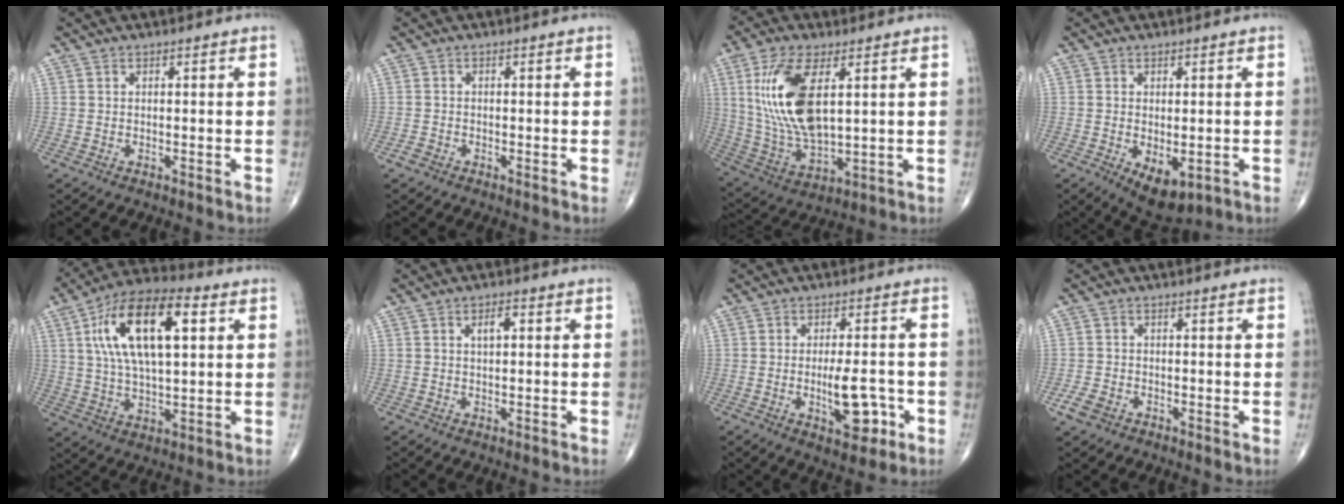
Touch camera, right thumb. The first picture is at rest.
{"total": 1.3, "force": [-0.8, 0.7, 0.6], "torque": [-0.013, -0.001, -0.019]}
{"total": 16.7, "force": [4.3, 7.4, 14.3], "torque": [-0.295, -0.019, 0.094]}
{"total": 6.7, "force": [-1.9, 3.5, 5.3], "torque": [-0.076, -0.010, -0.014]}
{"total": 18.9, "force": [5.2, 8.1, 16.2], "torque": [-0.281, 0.011, 0.084]}
{"total": 2.5, "force": [0.6, 1.1, 2.1], "torque": [-0.034, 0.004, 0.008]}
{"total": 8.3, "force": [-2.4, 3.5, 7.1], "torque": [-0.095, 0.007, -0.028]}
{"total": 3.3, "force": [-1.8, 2.2, 1.7], "torque": [-0.035, 0.003, -0.034]}